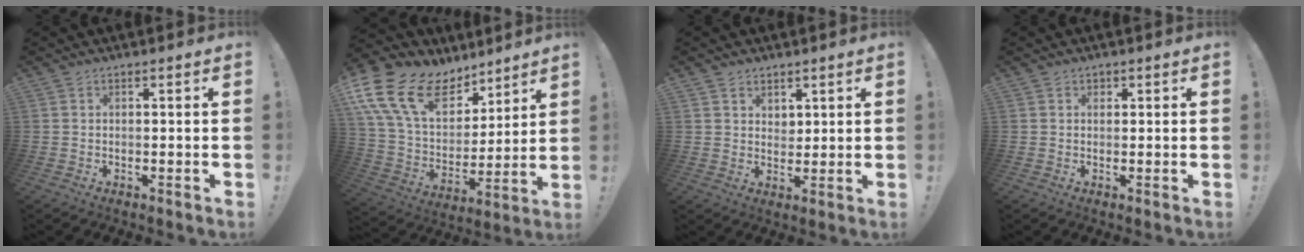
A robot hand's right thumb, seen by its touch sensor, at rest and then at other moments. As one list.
[{"total": 21.3, "force": [11.9, 13.1, 11.9], "torque": [-0.230, -0.060, 0.232]}, {"total": 4.3, "force": [2.7, 3.2, 0.7], "torque": [0.001, -0.021, 0.047]}, {"total": 1.1, "force": [0.5, 0.9, 0.3], "torque": [-0.001, 0.000, 0.008]}]